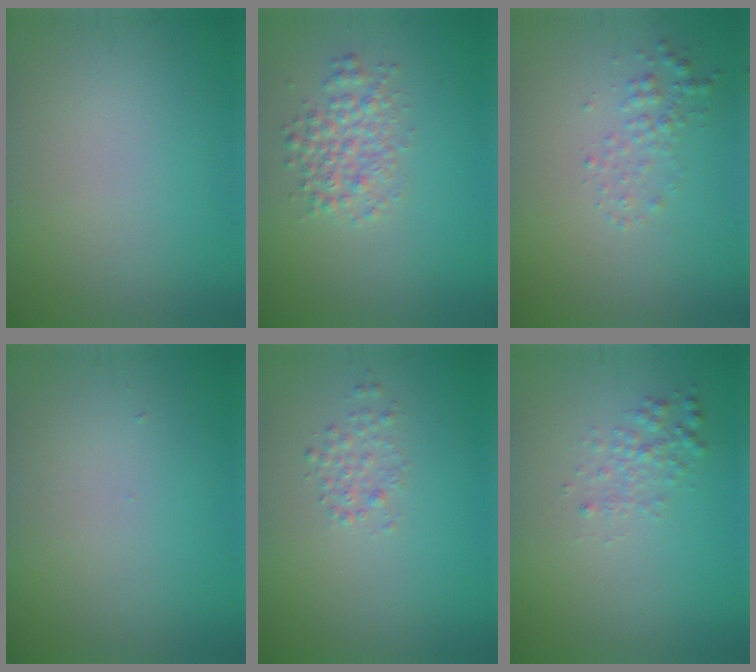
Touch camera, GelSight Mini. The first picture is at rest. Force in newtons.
{"total": 2.8, "press": 2.8, "slide": 0.1}
{"total": 1.7, "press": 1.7, "slide": 0.0}
{"total": 0.0}
{"total": 1.3, "press": 1.3, "slide": 0.0}
{"total": 1.7, "press": 1.7, "slide": 0.0}